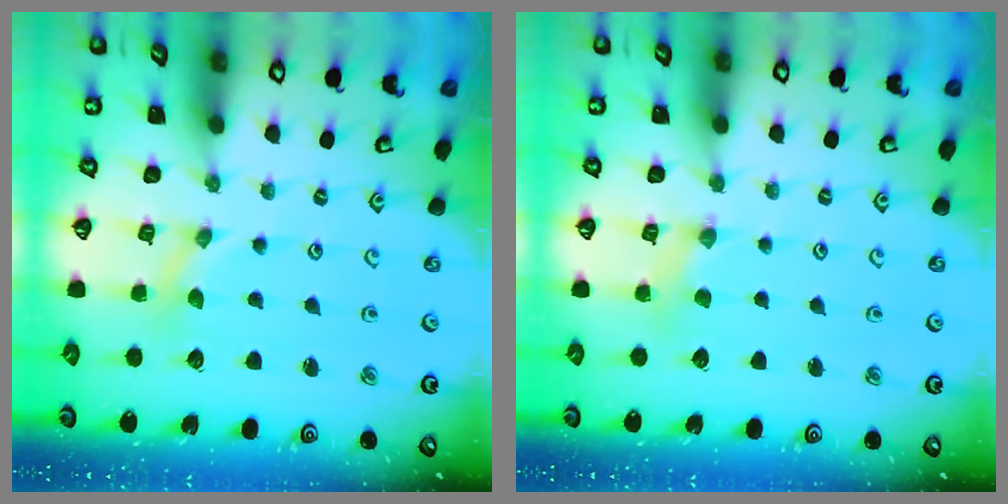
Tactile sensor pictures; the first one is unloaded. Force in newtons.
{"total": 2.2, "press": 2.2, "slide": 0.4}